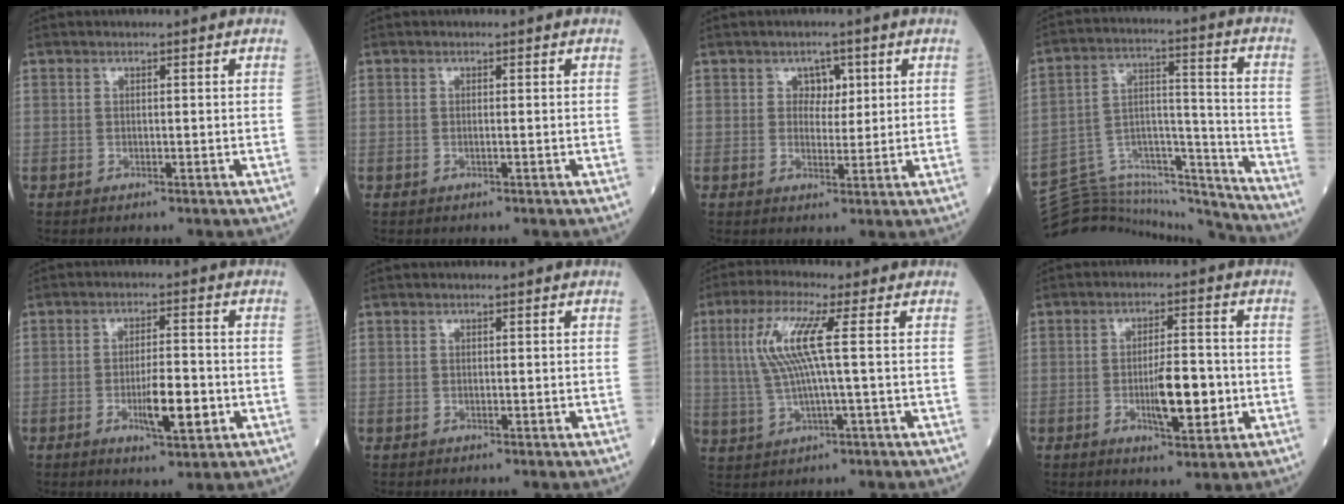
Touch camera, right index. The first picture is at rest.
{"total": 0.0}
{"total": 2.9, "force": [1.2, 2.1, 1.6], "torque": [-0.015, 0.004, 0.019]}
{"total": 20.3, "force": [-20.0, 2.3, 2.7], "torque": [-0.054, 0.057, -0.309]}
{"total": 6.7, "force": [-2.0, 1.2, 6.3], "torque": [-0.107, -0.006, -0.027]}
{"total": 0.0}
{"total": 8.4, "force": [1.7, -0.2, 8.2], "torque": [-0.184, 0.012, 0.036]}
{"total": 7.4, "force": [-1.6, 1.6, 7.0], "torque": [-0.117, -0.004, -0.022]}